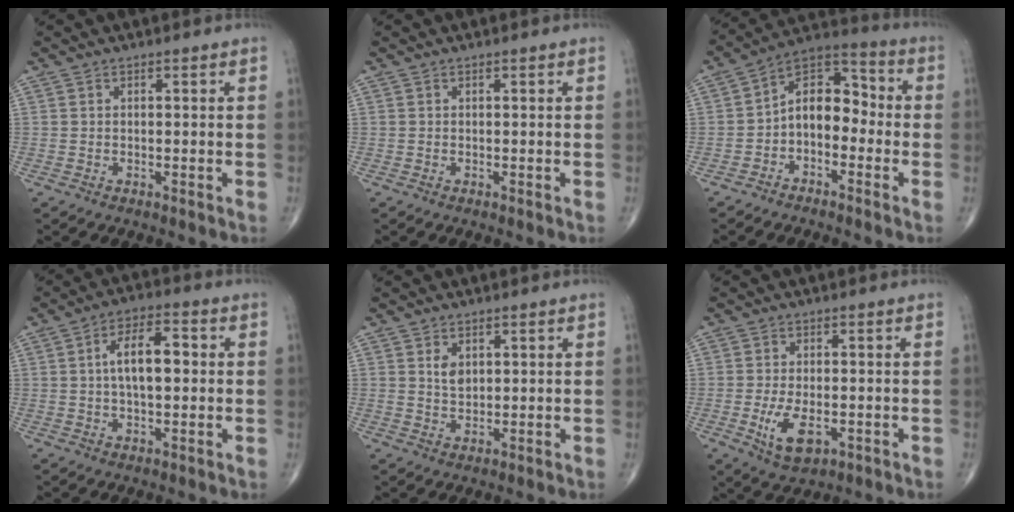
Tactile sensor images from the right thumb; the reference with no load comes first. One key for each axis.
{"total": 0.0}
{"total": 10.3, "fx": -2.1, "fy": 6.7, "fz": 7.5, "tx": -0.086, "ty": 0.048, "tz": -0.055}
{"total": 8.8, "fx": 0.7, "fy": 4.1, "fz": 7.8, "tx": -0.121, "ty": 0.016, "tz": 0.006}
{"total": 3.0, "fx": 1.0, "fy": 2.0, "fz": 2.0, "tx": -0.025, "ty": -0.008, "tz": 0.021}
{"total": 6.9, "fx": -2.0, "fy": 3.6, "fz": 5.6, "tx": -0.100, "ty": -0.005, "tz": -0.027}